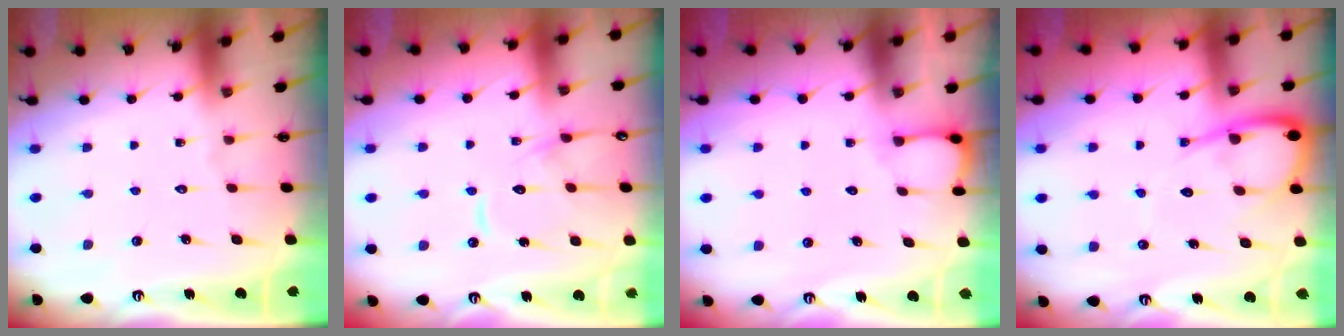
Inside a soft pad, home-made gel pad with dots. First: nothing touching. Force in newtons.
{"total": 11.4, "press": 11.4, "slide": 0.6}
{"total": 2.7, "press": 2.7, "slide": 0.3}
{"total": 9.0, "press": 9.0, "slide": 1.0}